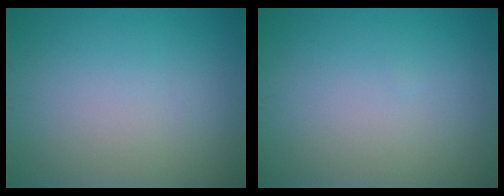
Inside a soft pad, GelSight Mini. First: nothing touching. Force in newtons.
{"total": 0.0}